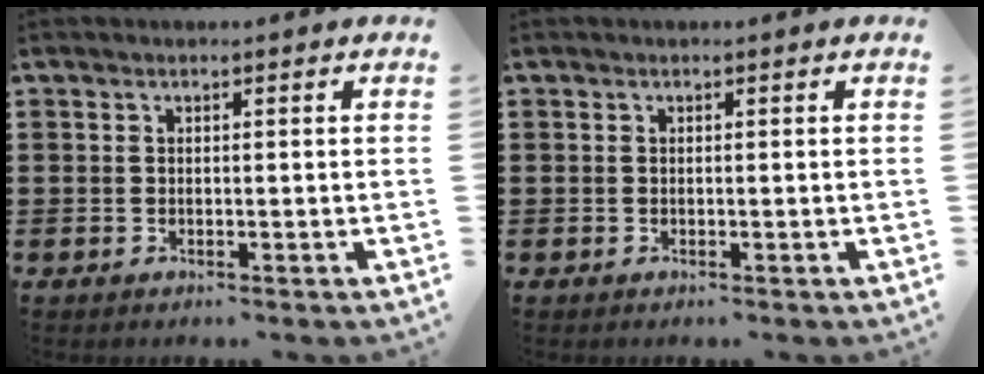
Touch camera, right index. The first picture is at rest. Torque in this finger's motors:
{"motor_torque": [0.93, 1.21, 0.00, 0.00]}